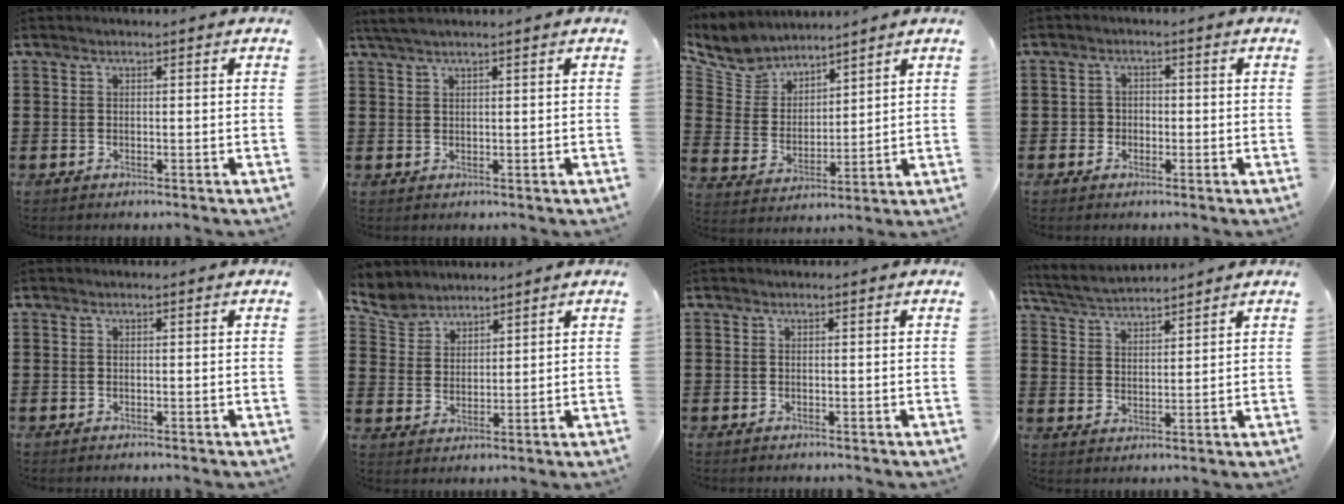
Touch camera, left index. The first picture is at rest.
{"total": 1.7, "force": [1.4, 0.0, 1.1], "torque": [-0.022, 0.000, 0.026]}
{"total": 6.8, "force": [6.4, 2.5, 0.4], "torque": [-0.050, -0.039, 0.117]}
{"total": 1.8, "force": [-0.6, 1.6, 0.3], "torque": [-0.012, 0.003, -0.016]}
{"total": 0.0}
{"total": 5.1, "force": [4.7, 2.0, 0.3], "torque": [-0.031, -0.013, 0.088]}
{"total": 0.0}
{"total": 4.0, "force": [3.9, 0.2, 0.5], "torque": [-0.028, -0.015, 0.070]}